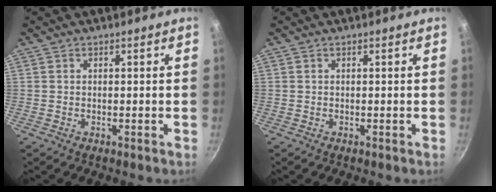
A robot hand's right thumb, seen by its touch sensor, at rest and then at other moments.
{"total": 0.0}